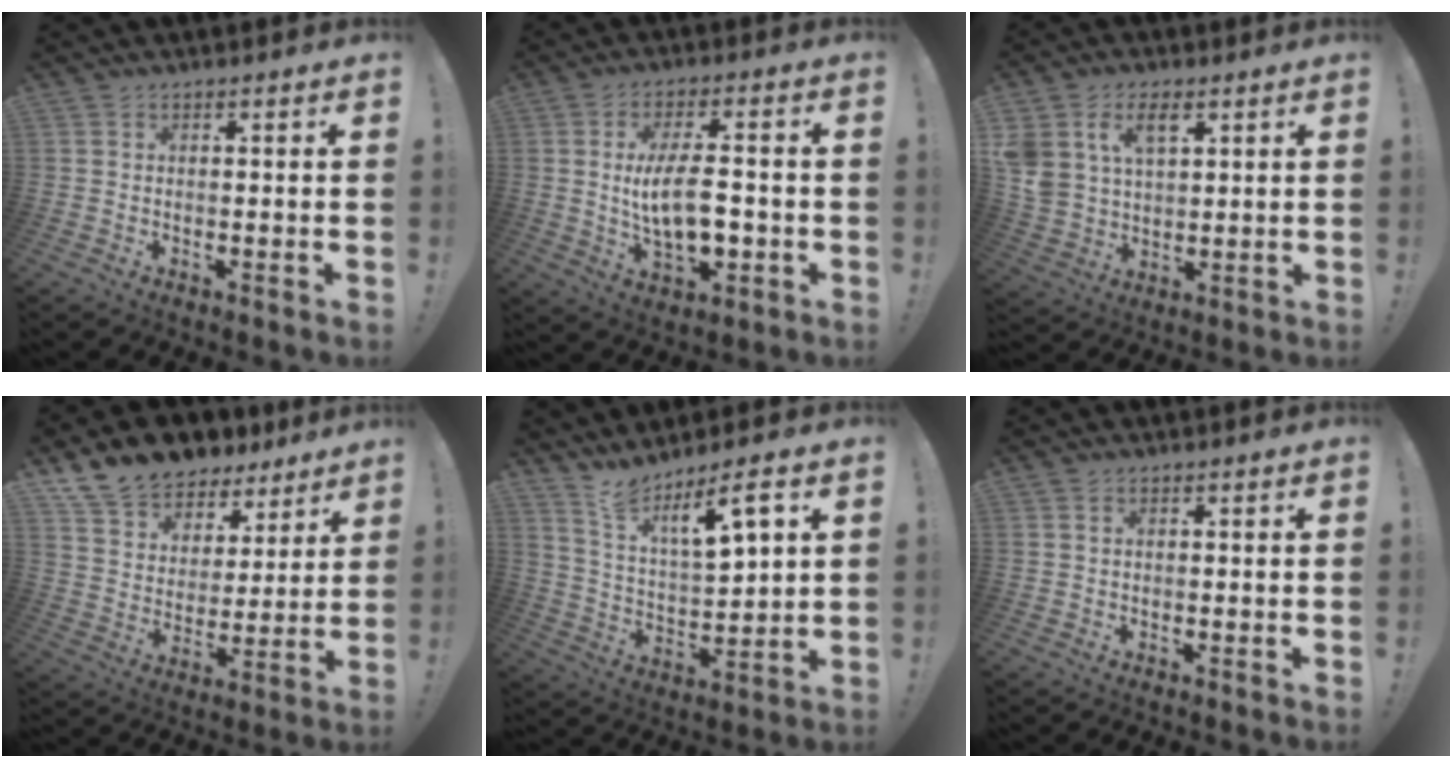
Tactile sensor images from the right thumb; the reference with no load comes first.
{"total": 12.3, "force": [-0.7, 5.3, 11.1], "torque": [-0.191, -0.001, -0.015]}
{"total": 10.0, "force": [5.0, 6.4, 5.9], "torque": [-0.113, -0.011, 0.096]}
{"total": 11.5, "force": [9.4, 6.3, 2.4], "torque": [-0.048, -0.079, 0.176]}
{"total": 10.5, "force": [7.9, 1.5, 6.7], "torque": [-0.114, -0.053, 0.132]}
{"total": 0.5, "force": [0.3, 0.3, 0.4], "torque": [-0.013, 0.003, 0.006]}